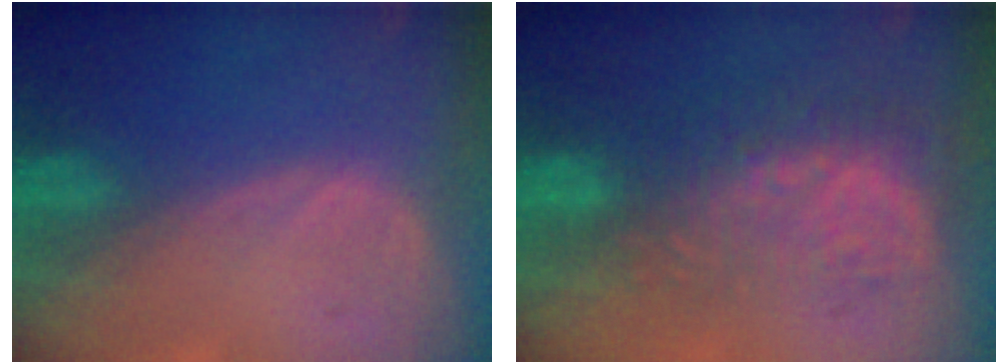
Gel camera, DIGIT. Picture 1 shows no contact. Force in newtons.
{"total": 9.9, "press": 8.7, "slide": 4.8}